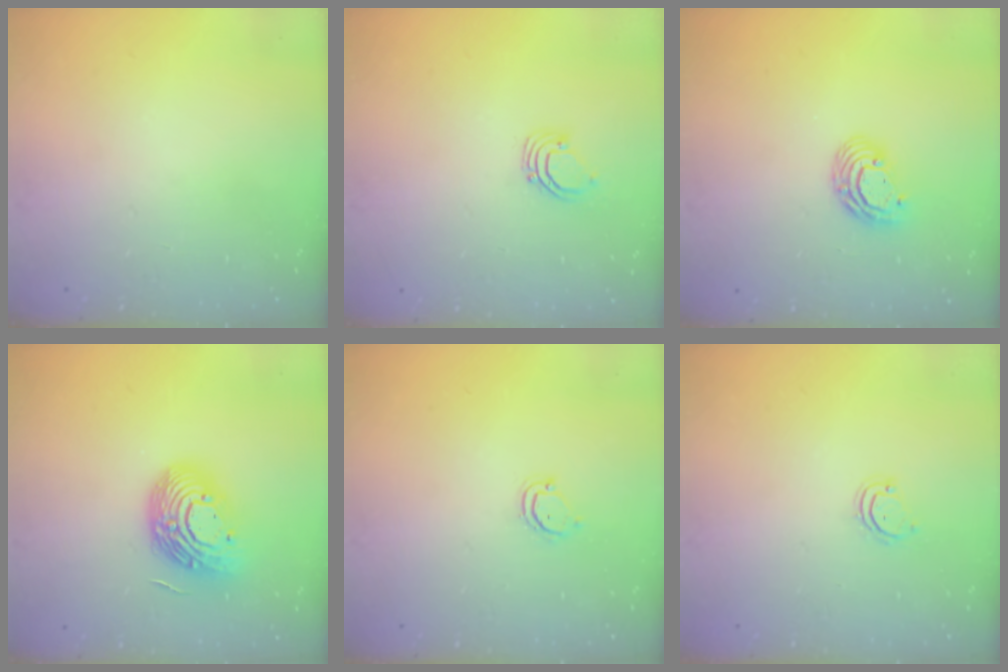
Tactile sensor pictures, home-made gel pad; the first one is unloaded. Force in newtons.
{"total": 2.7, "press": 2.7, "slide": 0.2}
{"total": 7.8, "press": 7.7, "slide": 1.2}
{"total": 15.3, "press": 15.2, "slide": 1.1}
{"total": 3.6, "press": 3.6, "slide": 0.2}
{"total": 2.8, "press": 2.8, "slide": 0.3}